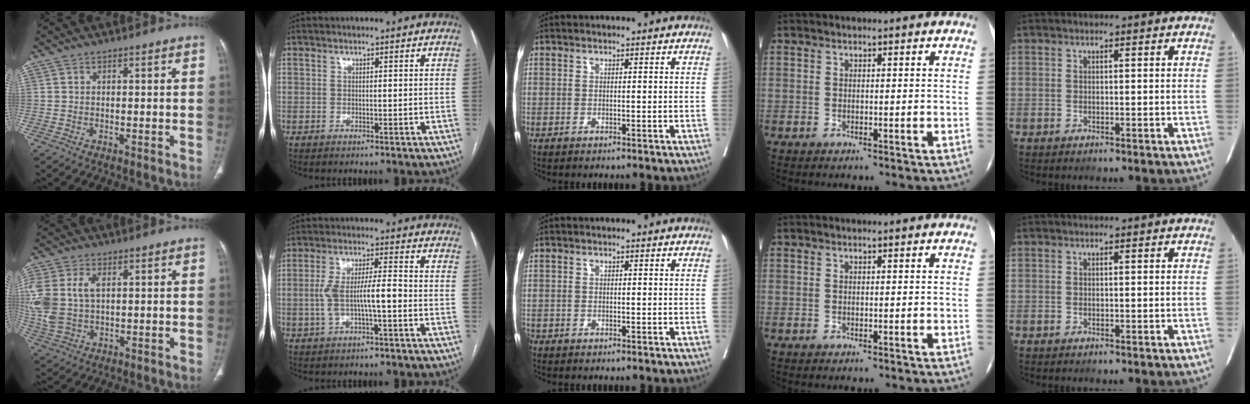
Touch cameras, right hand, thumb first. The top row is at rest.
{"thumb": {"total": 12.6, "force": [2.2, 8.2, 9.3], "torque": [-0.234, 0.005, 0.050]}, "index": {"total": 7.4, "force": [-1.4, 1.5, 7.1], "torque": [-0.144, 0.020, -0.025]}, "middle": {"total": 0.8, "force": [-0.7, 0.4, 0.2], "torque": [-0.007, 0.000, -0.016]}}